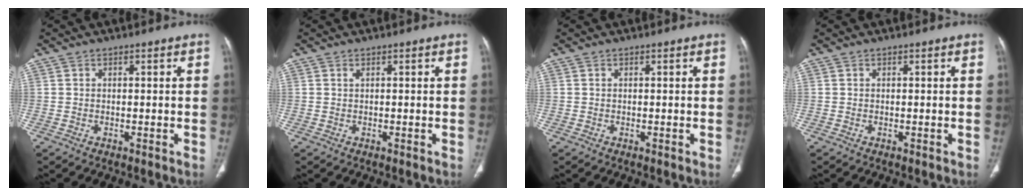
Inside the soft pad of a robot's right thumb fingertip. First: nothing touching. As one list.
[{"total": 0.0}, {"total": 0.0}, {"total": 0.0}]